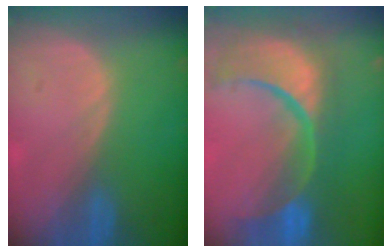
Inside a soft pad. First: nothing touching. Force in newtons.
{"total": 14.0, "press": 11.2, "slide": 8.4}